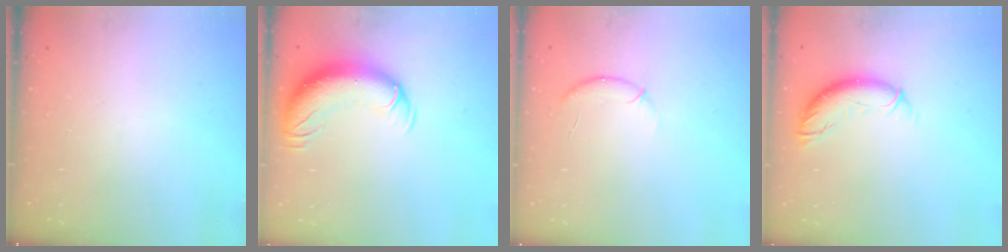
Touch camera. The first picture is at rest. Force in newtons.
{"total": 13.1, "press": 12.8, "slide": 3.0}
{"total": 6.4, "press": 6.3, "slide": 1.0}
{"total": 9.9, "press": 9.8, "slide": 1.6}